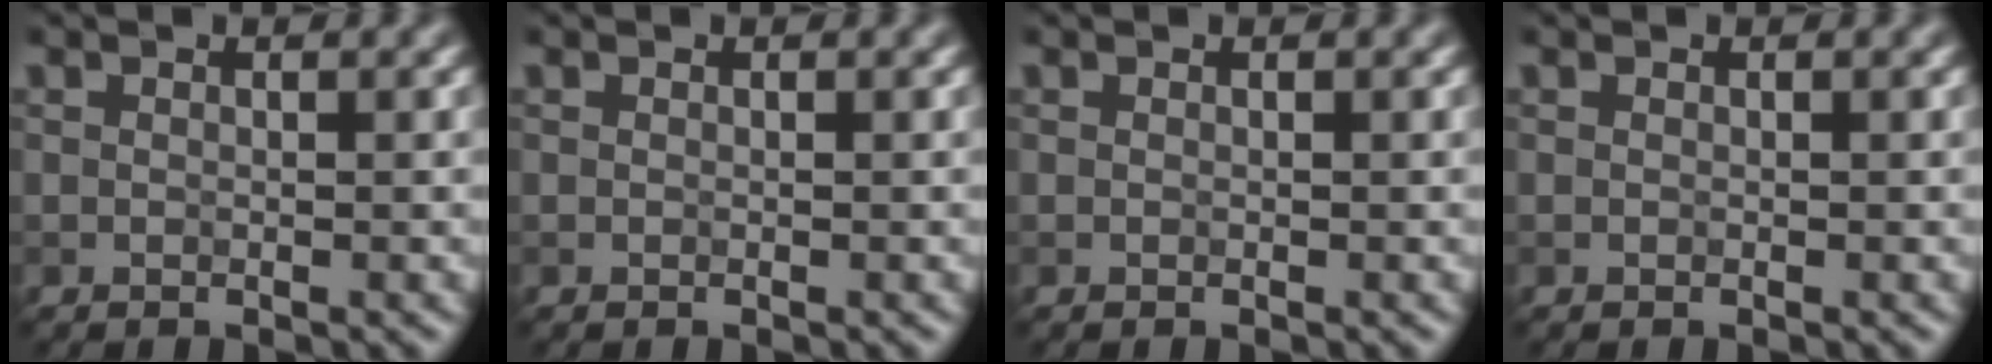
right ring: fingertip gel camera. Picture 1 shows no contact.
{"total": 0.0}
{"total": 0.0}
{"total": 0.0}